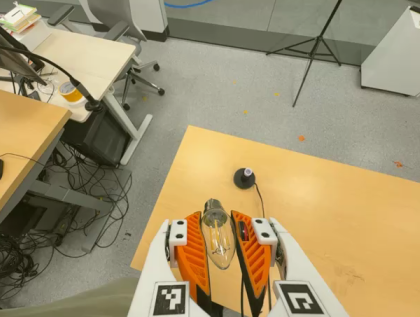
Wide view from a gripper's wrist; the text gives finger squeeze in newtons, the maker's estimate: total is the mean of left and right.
{"total": 20.0, "left": 22.3, "right": 17.7}